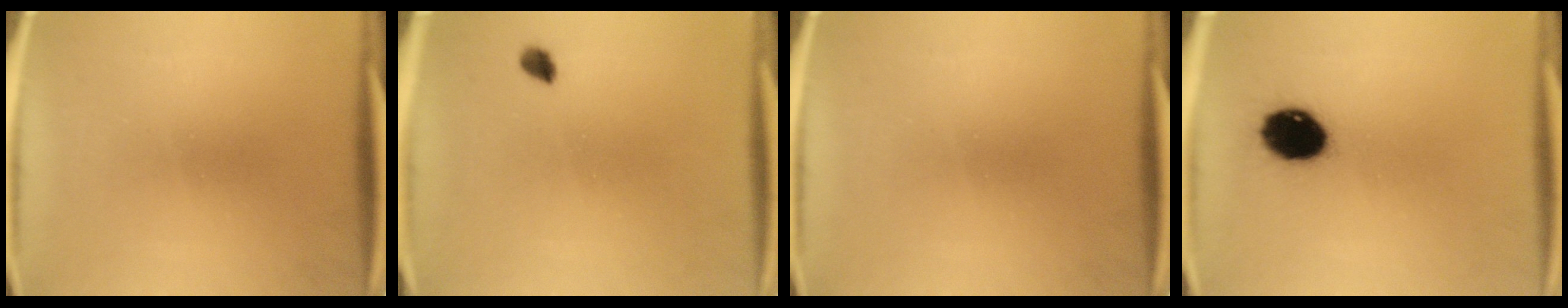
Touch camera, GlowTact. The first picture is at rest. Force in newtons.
{"total": 1.6}
{"total": 0.0}
{"total": 11.2}